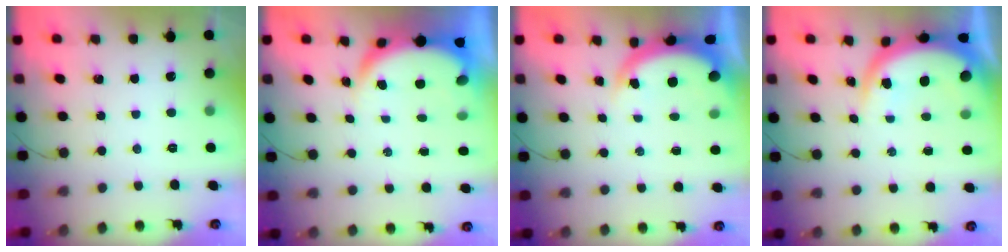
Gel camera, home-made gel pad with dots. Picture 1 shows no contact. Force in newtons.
{"total": 6.3, "press": 6.2, "slide": 0.9}
{"total": 4.0, "press": 3.9, "slide": 0.6}
{"total": 8.8, "press": 8.8, "slide": 0.9}